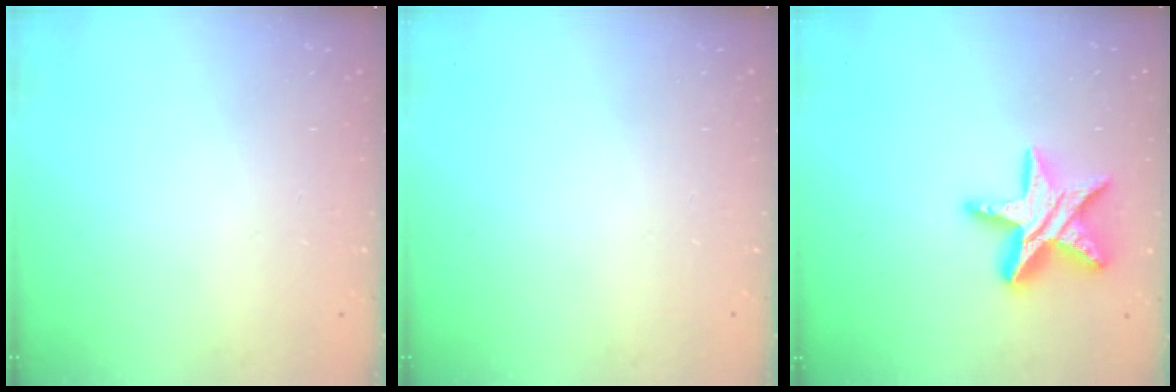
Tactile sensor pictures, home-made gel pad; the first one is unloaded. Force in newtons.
{"total": 0.0}
{"total": 16.4, "press": 16.4, "slide": 1.3}